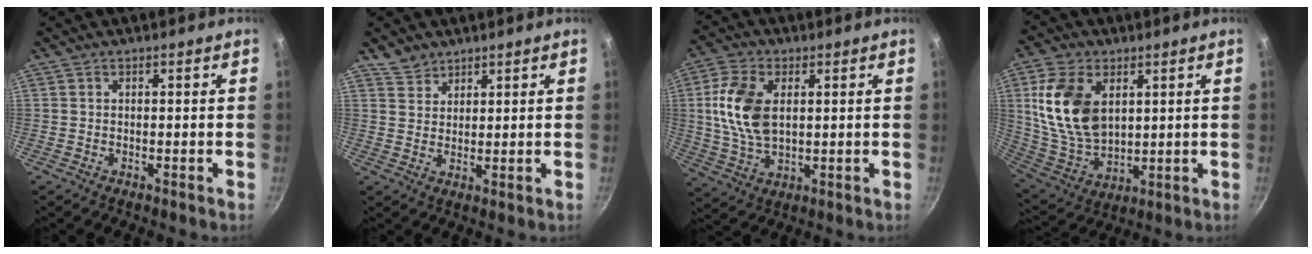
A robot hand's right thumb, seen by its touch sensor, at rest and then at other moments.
{"total": 3.8, "force": [3.0, 2.2, 0.3], "torque": [0.012, -0.005, 0.059]}
{"total": 12.1, "force": [2.0, 7.2, 9.5], "torque": [-0.180, -0.002, 0.039]}
{"total": 16.1, "force": [4.2, 10.3, 11.7], "torque": [-0.205, -0.020, 0.095]}